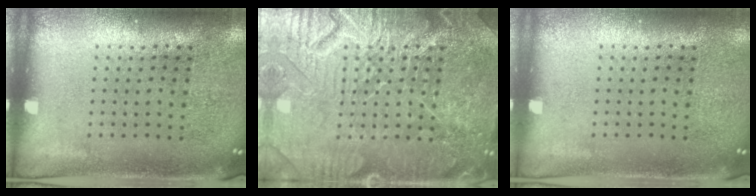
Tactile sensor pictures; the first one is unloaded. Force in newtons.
{"total": 7.1, "press": 7.1, "slide": 1.0}
{"total": 0.0}